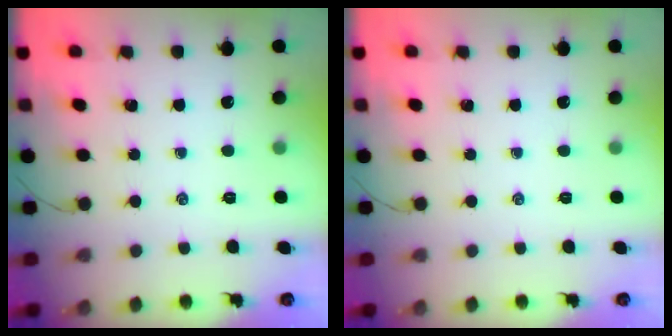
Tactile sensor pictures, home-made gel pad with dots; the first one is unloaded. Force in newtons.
{"total": 0.0}